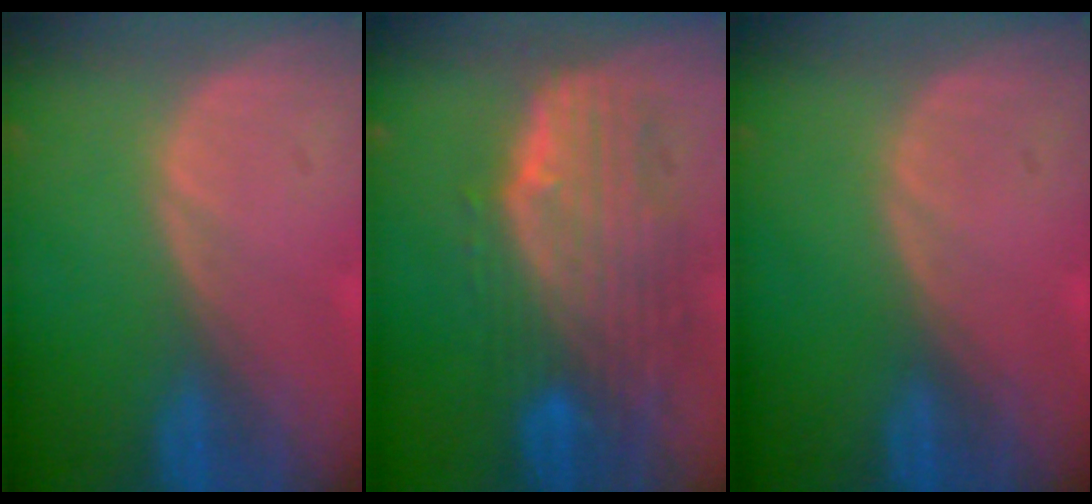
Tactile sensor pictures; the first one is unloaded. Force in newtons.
{"total": 10.7, "press": 9.2, "slide": 5.5}
{"total": 0.0}